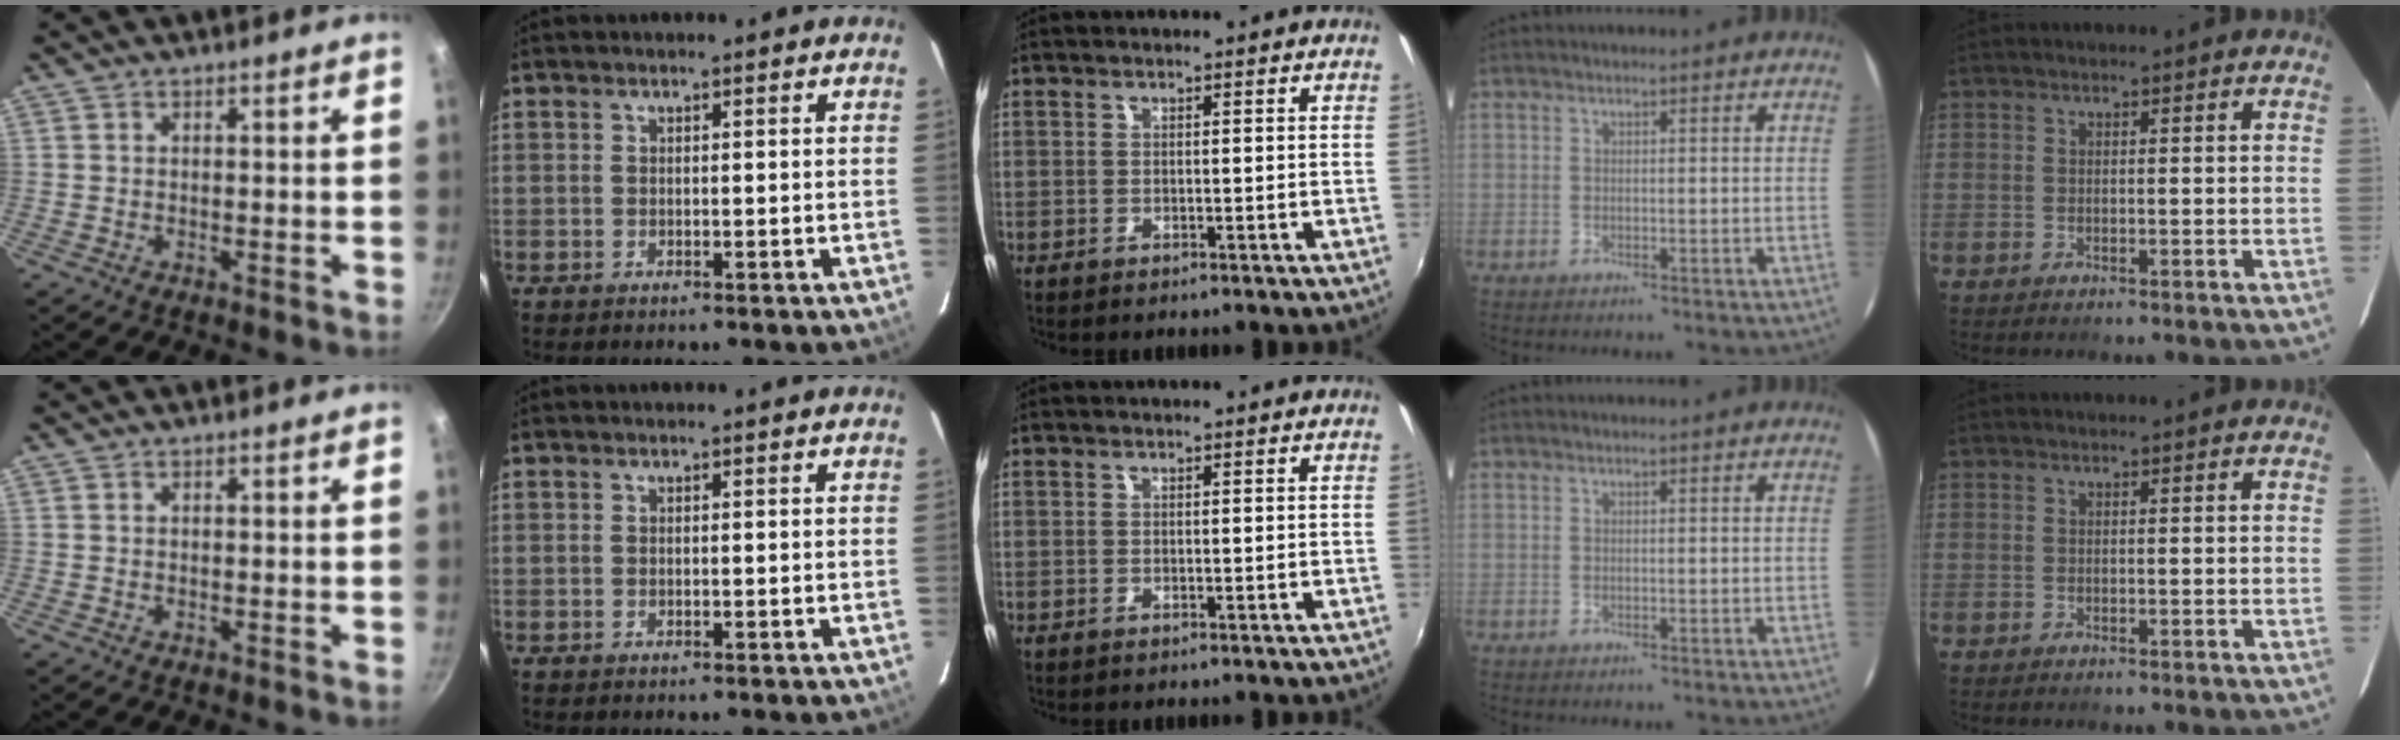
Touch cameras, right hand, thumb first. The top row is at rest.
{}